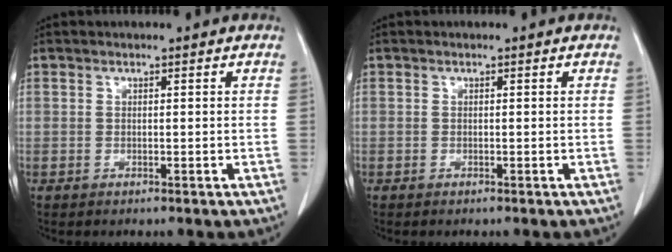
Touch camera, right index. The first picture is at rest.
{"total": 0.0}